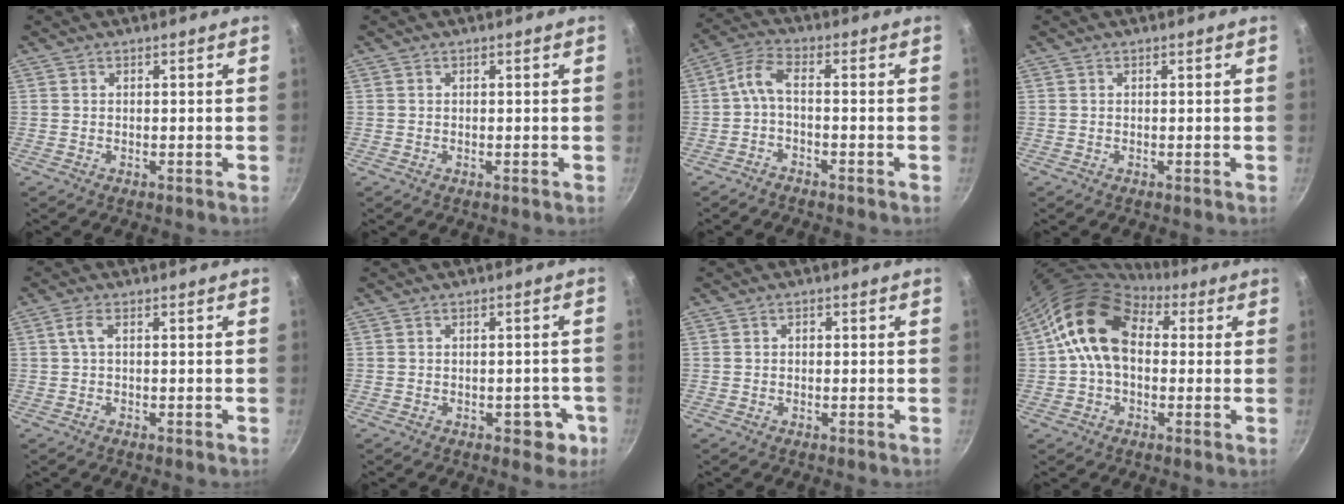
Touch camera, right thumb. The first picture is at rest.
{"total": 0.0}
{"total": 4.5, "force": [-1.8, 1.4, 3.9], "torque": [-0.102, 0.029, -0.042]}
{"total": 0.0}
{"total": 2.1, "force": [-0.1, 0.6, 2.1], "torque": [-0.053, 0.005, -0.002]}
{"total": 4.5, "force": [-1.7, 3.0, 2.9], "torque": [-0.005, 0.020, -0.010]}
{"total": 0.9, "force": [0.0, 0.8, 0.5], "torque": [-0.007, 0.005, -0.002]}
{"total": 13.3, "force": [2.3, 9.4, 9.1], "torque": [-0.128, 0.019, 0.022]}